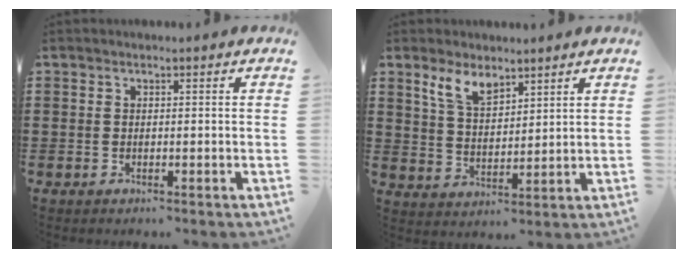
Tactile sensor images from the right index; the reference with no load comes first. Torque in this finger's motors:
{"motor_torque": [0.53, 0.22, 0.18, 0.12]}